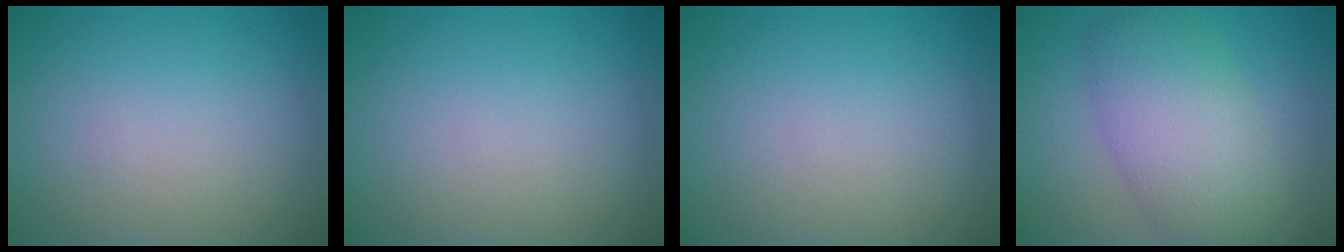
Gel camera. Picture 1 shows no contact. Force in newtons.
{"total": 0.0}
{"total": 0.0}
{"total": 7.3, "press": 7.3, "slide": 0.4}